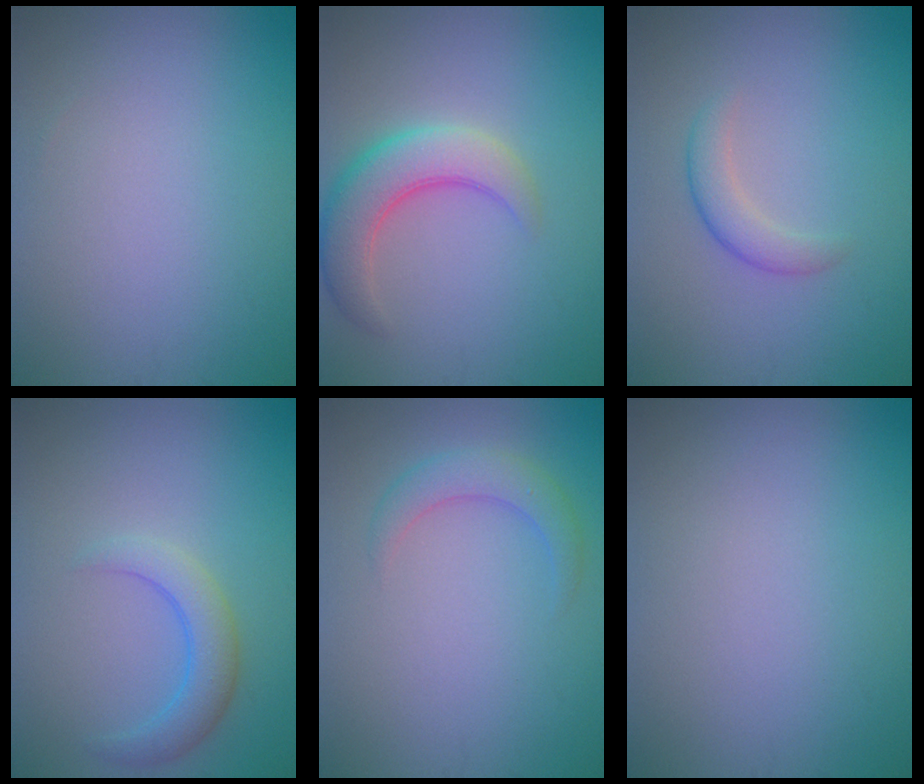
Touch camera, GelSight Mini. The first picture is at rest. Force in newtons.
{"total": 5.2, "press": 5.2, "slide": 0.3}
{"total": 2.1, "press": 2.1, "slide": 0.1}
{"total": 2.9, "press": 2.9, "slide": 0.2}
{"total": 2.4, "press": 2.4, "slide": 0.0}
{"total": 0.0}